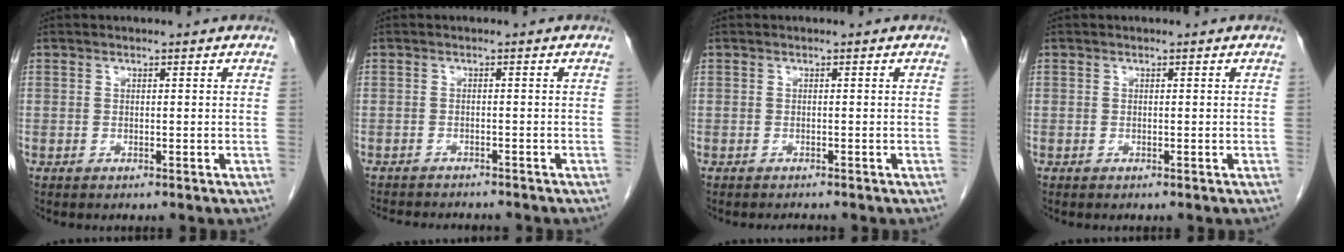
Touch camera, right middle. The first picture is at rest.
{"total": 7.7, "force": [-7.2, 1.5, 2.4], "torque": [-0.037, -0.006, -0.096]}
{"total": 0.9, "force": [-0.9, 0.0, 0.2], "torque": [-0.006, -0.003, -0.010]}
{"total": 0.0}